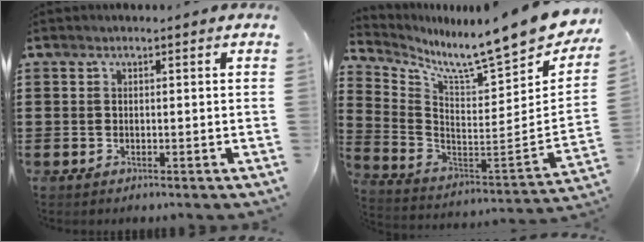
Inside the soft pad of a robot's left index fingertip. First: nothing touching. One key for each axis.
{"total": 9.8, "fx": 8.4, "fy": -0.1, "fz": 5.0, "tx": -0.105, "ty": -0.085, "tz": 0.130}